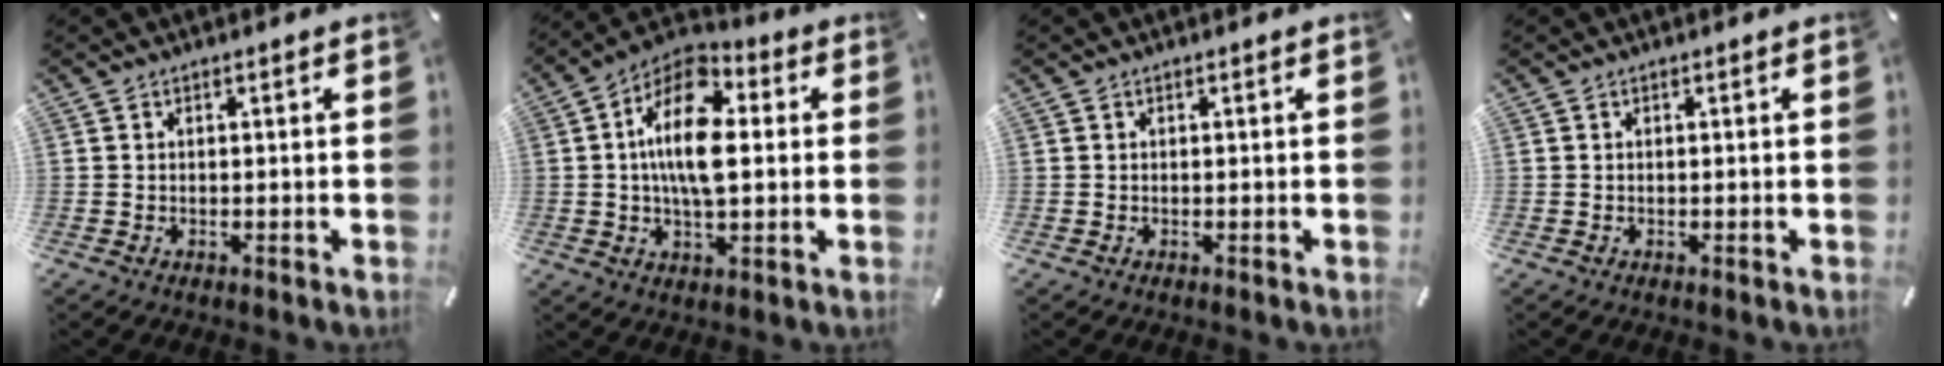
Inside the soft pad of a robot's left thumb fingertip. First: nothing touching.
{"total": 15.6, "force": [1.7, 8.5, 13.0], "torque": [-0.255, -0.009, 0.022]}
{"total": 0.0}
{"total": 0.0}